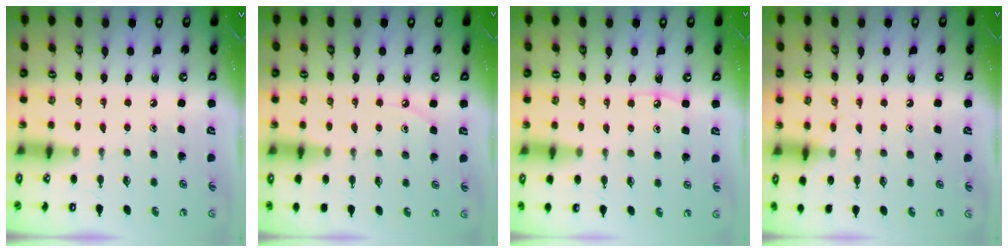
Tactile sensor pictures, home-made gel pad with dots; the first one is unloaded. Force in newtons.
{"total": 3.4, "press": 3.3, "slide": 0.3}
{"total": 3.5, "press": 3.5, "slide": 0.4}
{"total": 5.9, "press": 5.8, "slide": 0.7}